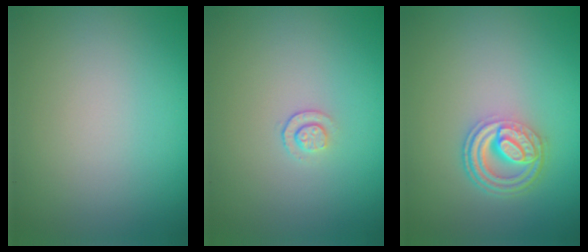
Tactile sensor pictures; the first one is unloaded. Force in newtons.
{"total": 0.9, "press": 0.6, "slide": 0.7}
{"total": 4.5, "press": 3.3, "slide": 3.0}